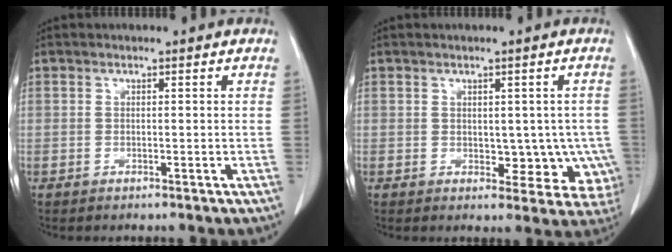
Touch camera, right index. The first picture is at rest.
{"total": 6.6, "force": [-0.7, 4.3, 4.9], "torque": [-0.033, 0.009, 0.001]}